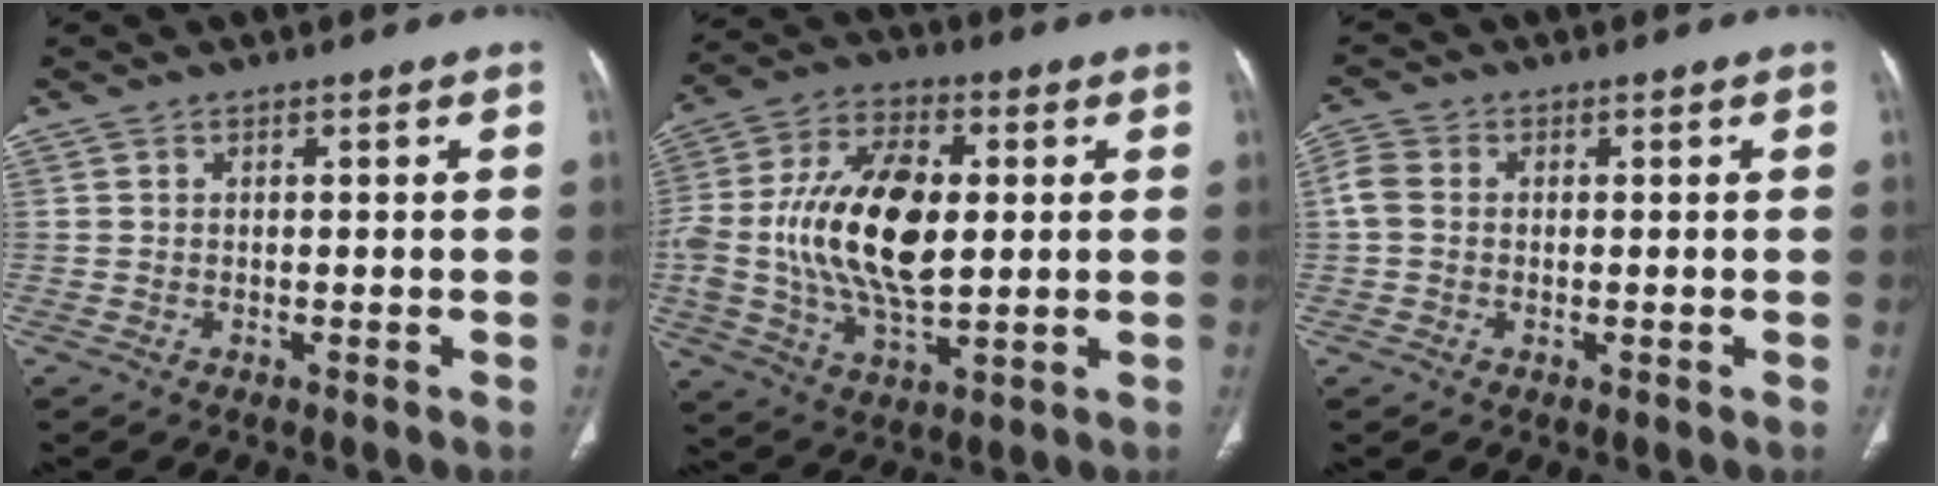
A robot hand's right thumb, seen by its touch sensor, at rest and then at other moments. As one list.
[{"total": 19.7, "force": [1.2, 10.4, 16.7], "torque": [-0.327, 0.005, 0.021]}, {"total": 3.7, "force": [0.2, 2.9, 2.2], "torque": [-0.054, 0.008, -0.005]}]